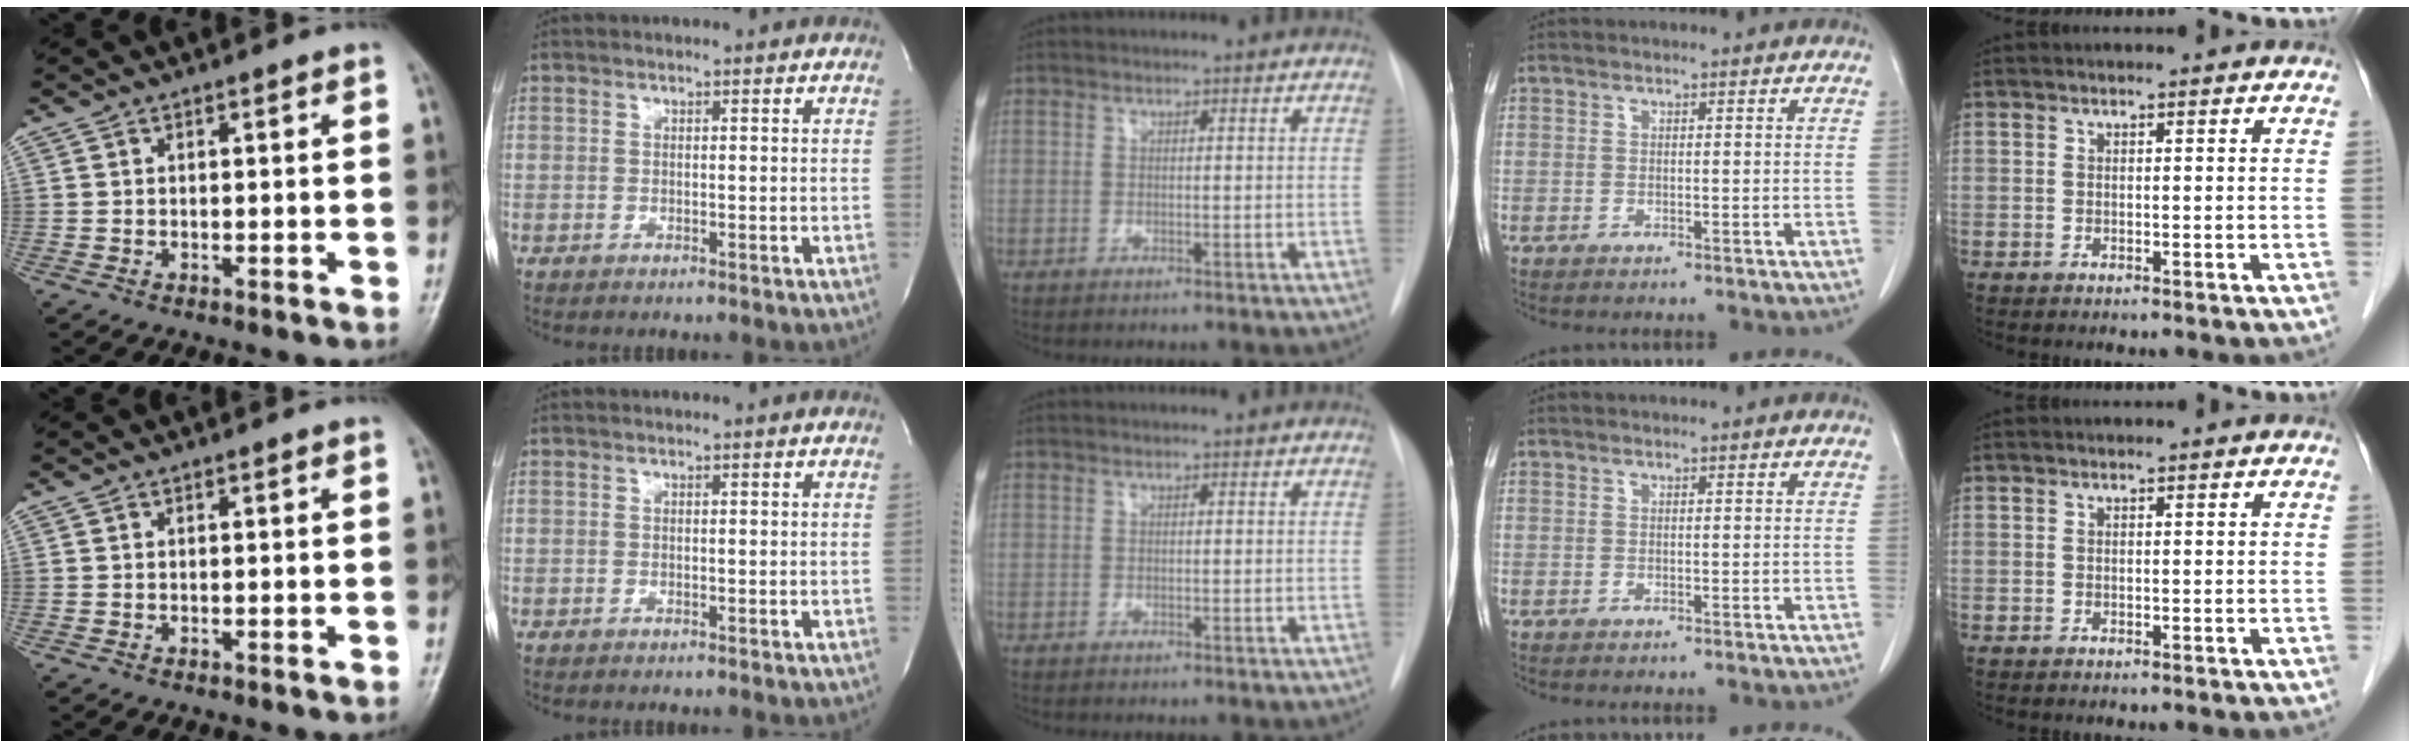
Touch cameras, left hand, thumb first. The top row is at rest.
{}